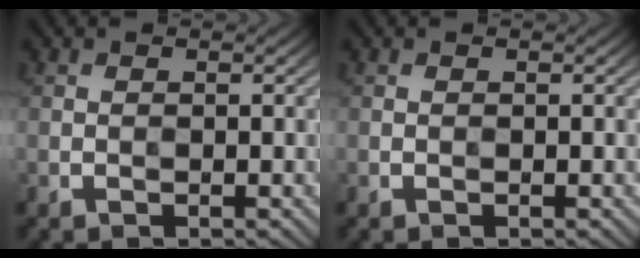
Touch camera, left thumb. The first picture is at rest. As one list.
[{"total": 0.0}]